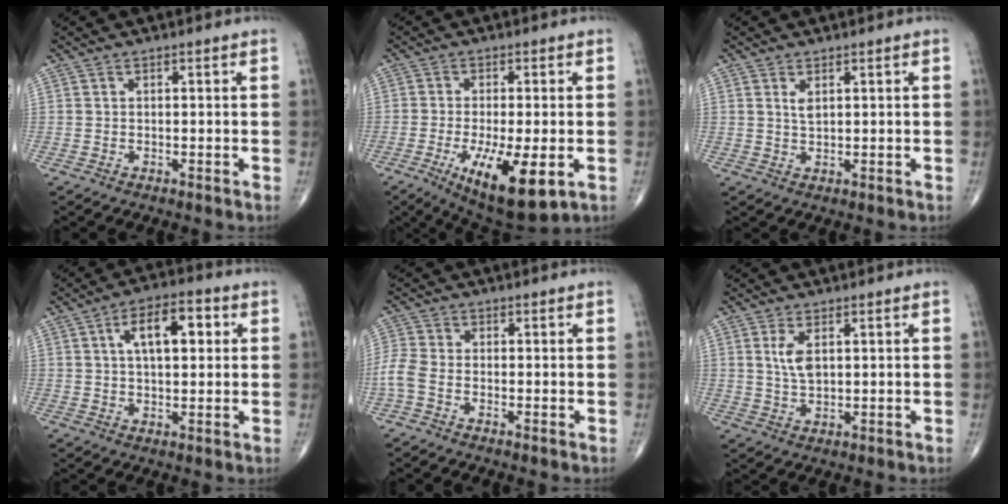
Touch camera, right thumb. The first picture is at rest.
{"total": 13.6, "force": [-4.6, 4.3, 12.1], "torque": [-0.204, -0.021, -0.061]}
{"total": 1.8, "force": [0.8, 0.7, 1.4], "torque": [-0.025, -0.005, 0.020]}
{"total": 10.0, "force": [2.7, 4.7, 8.4], "torque": [-0.119, 0.013, 0.037]}
{"total": 3.9, "force": [-1.6, 1.8, 3.0], "torque": [-0.090, 0.004, -0.046]}
{"total": 4.3, "force": [1.3, 2.0, 3.5], "torque": [-0.070, -0.007, 0.032]}